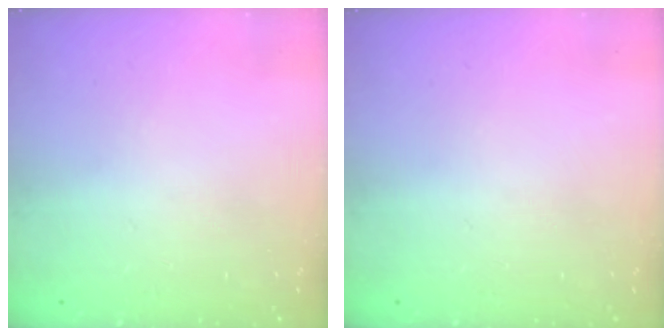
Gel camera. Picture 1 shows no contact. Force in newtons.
{"total": 0.0}